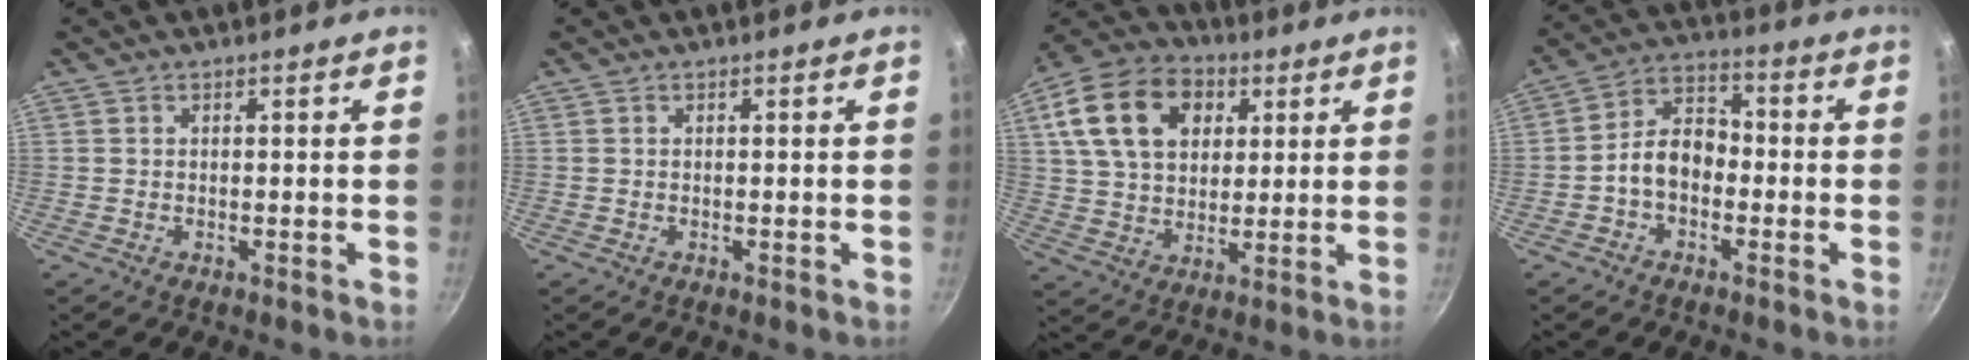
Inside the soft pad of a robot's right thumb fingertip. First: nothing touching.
{"total": 0.0}
{"total": 18.7, "force": [6.3, 13.2, 11.6], "torque": [-0.188, 0.007, 0.101]}
{"total": 8.3, "force": [-2.0, 5.8, 5.6], "torque": [-0.064, 0.038, -0.050]}